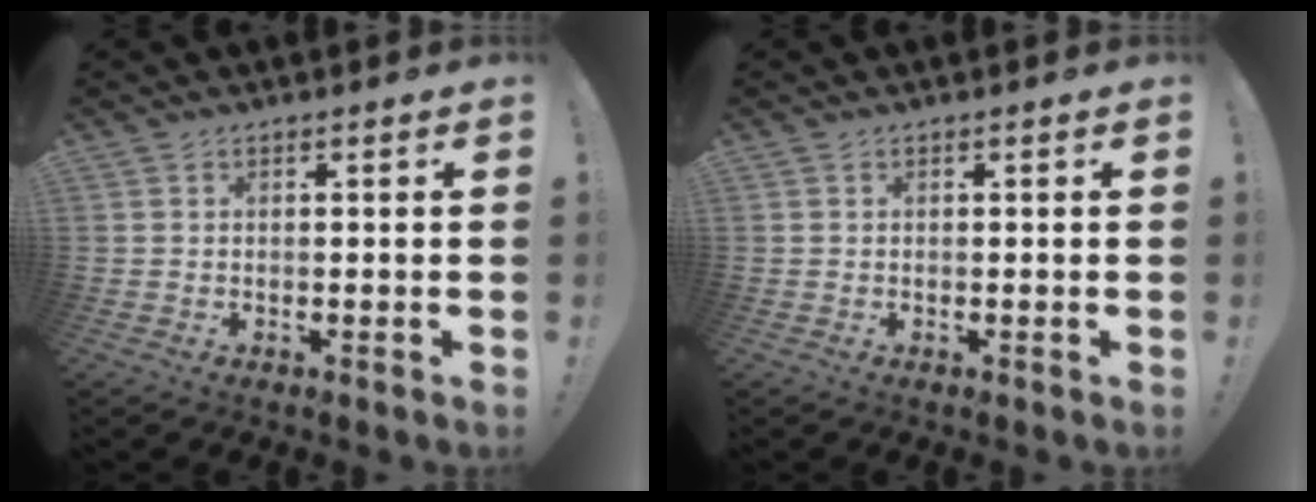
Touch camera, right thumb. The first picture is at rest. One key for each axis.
{"total": 0.0}